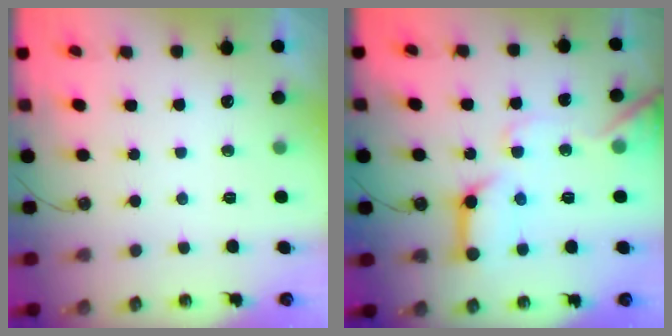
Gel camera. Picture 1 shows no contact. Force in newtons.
{"total": 14.3, "press": 14.1, "slide": 1.8}